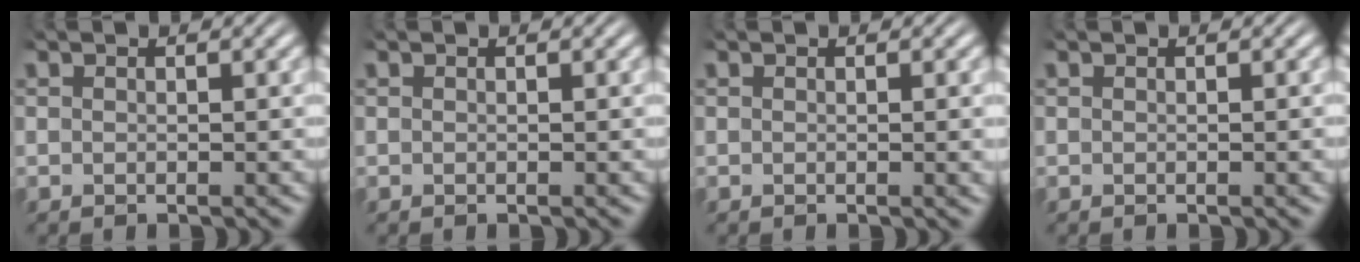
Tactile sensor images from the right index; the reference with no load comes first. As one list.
[{"total": 0.7, "force": [-0.5, 0.3, -0.3], "torque": [0.002, 0.001, -0.011]}, {"total": 0.8, "force": [-0.7, 0.4, 0.2], "torque": [-0.007, 0.001, -0.016]}, {"total": 0.9, "force": [-0.8, 0.4, -0.1], "torque": [-0.001, 0.004, -0.017]}]